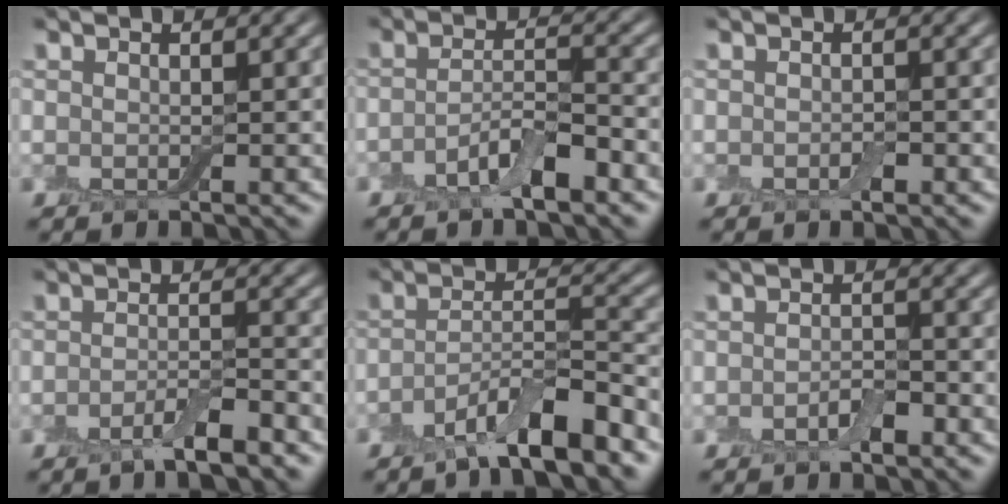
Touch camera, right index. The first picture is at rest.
{"total": 3.9, "force": [-2.3, 1.1, 3.0], "torque": [-0.059, 0.006, -0.047]}
{"total": 0.8, "force": [-0.4, 0.3, 0.6], "torque": [-0.011, 0.000, -0.005]}
{"total": 3.1, "force": [-1.9, 0.6, 2.4], "torque": [-0.043, 0.003, -0.039]}
{"total": 6.9, "force": [-4.6, 1.4, 5.0], "torque": [-0.083, 0.004, -0.082]}
{"total": 1.9, "force": [-0.9, 0.8, 1.4], "torque": [-0.026, 0.000, -0.018]}